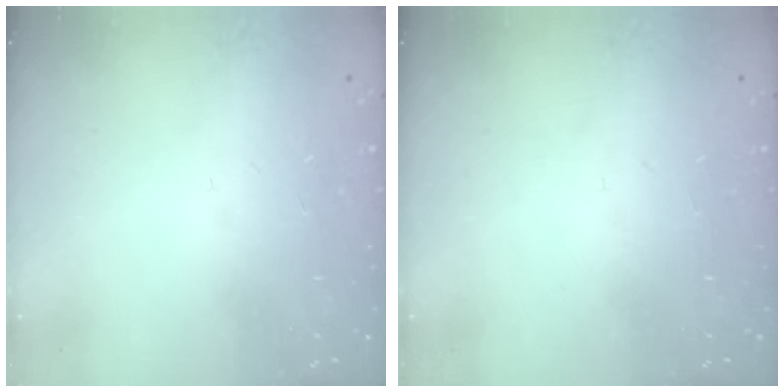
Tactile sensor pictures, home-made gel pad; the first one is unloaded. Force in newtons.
{"total": 0.0}